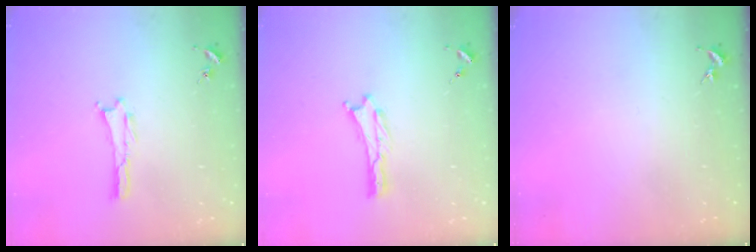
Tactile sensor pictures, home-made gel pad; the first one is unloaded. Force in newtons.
{"total": 0.0}
{"total": 0.0}